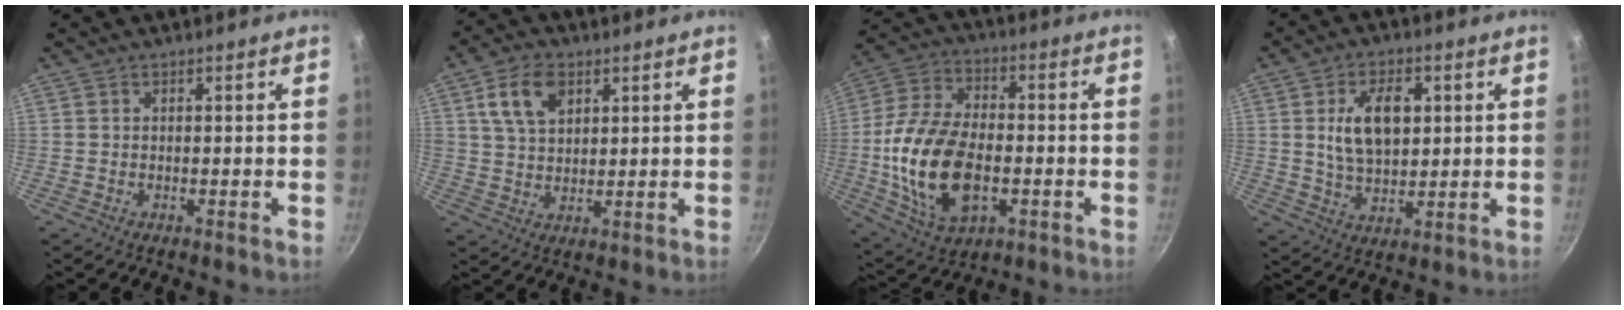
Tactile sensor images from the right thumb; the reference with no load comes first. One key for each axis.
{"total": 9.1, "fx": 3.8, "fy": 5.7, "fz": 5.9, "tx": -0.093, "ty": -0.004, "tz": 0.069}
{"total": 19.9, "fx": -3.3, "fy": 11.8, "fz": 15.7, "tx": -0.301, "ty": 0.019, "tz": -0.056}
{"total": 11.1, "fx": 2.3, "fy": 6.6, "fz": 8.6, "tx": -0.127, "ty": -0.006, "tz": 0.042}